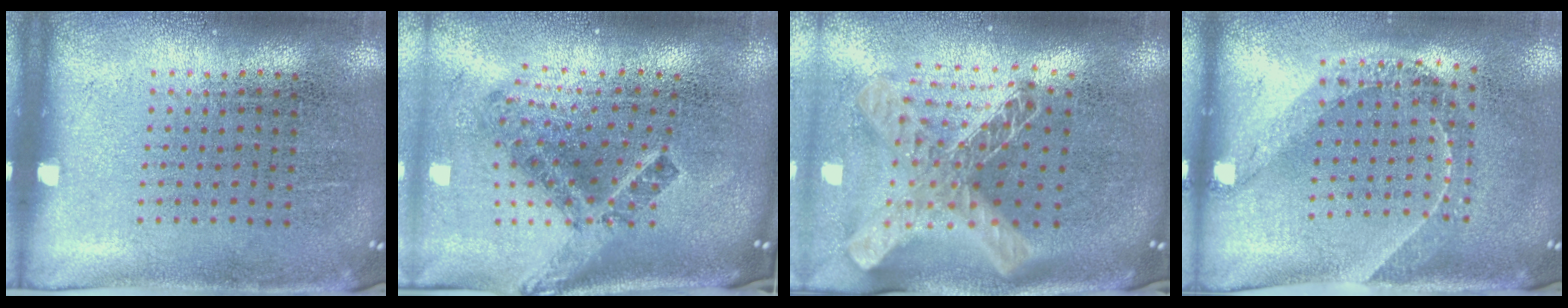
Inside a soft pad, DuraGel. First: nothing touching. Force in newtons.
{"total": 2.8, "press": 1.7, "slide": 2.2}
{"total": 2.9, "press": 2.0, "slide": 2.1}
{"total": 1.6, "press": 1.3, "slide": 0.9}